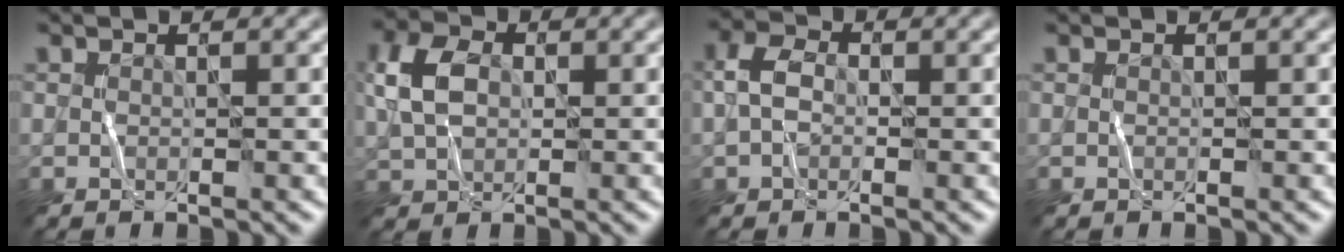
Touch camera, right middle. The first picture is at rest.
{"total": 4.7, "force": [0.7, 3.5, 3.2], "torque": [-0.075, 0.013, 0.006]}
{"total": 2.9, "force": [0.0, 2.2, 1.9], "torque": [-0.044, 0.010, -0.010]}
{"total": 0.0}